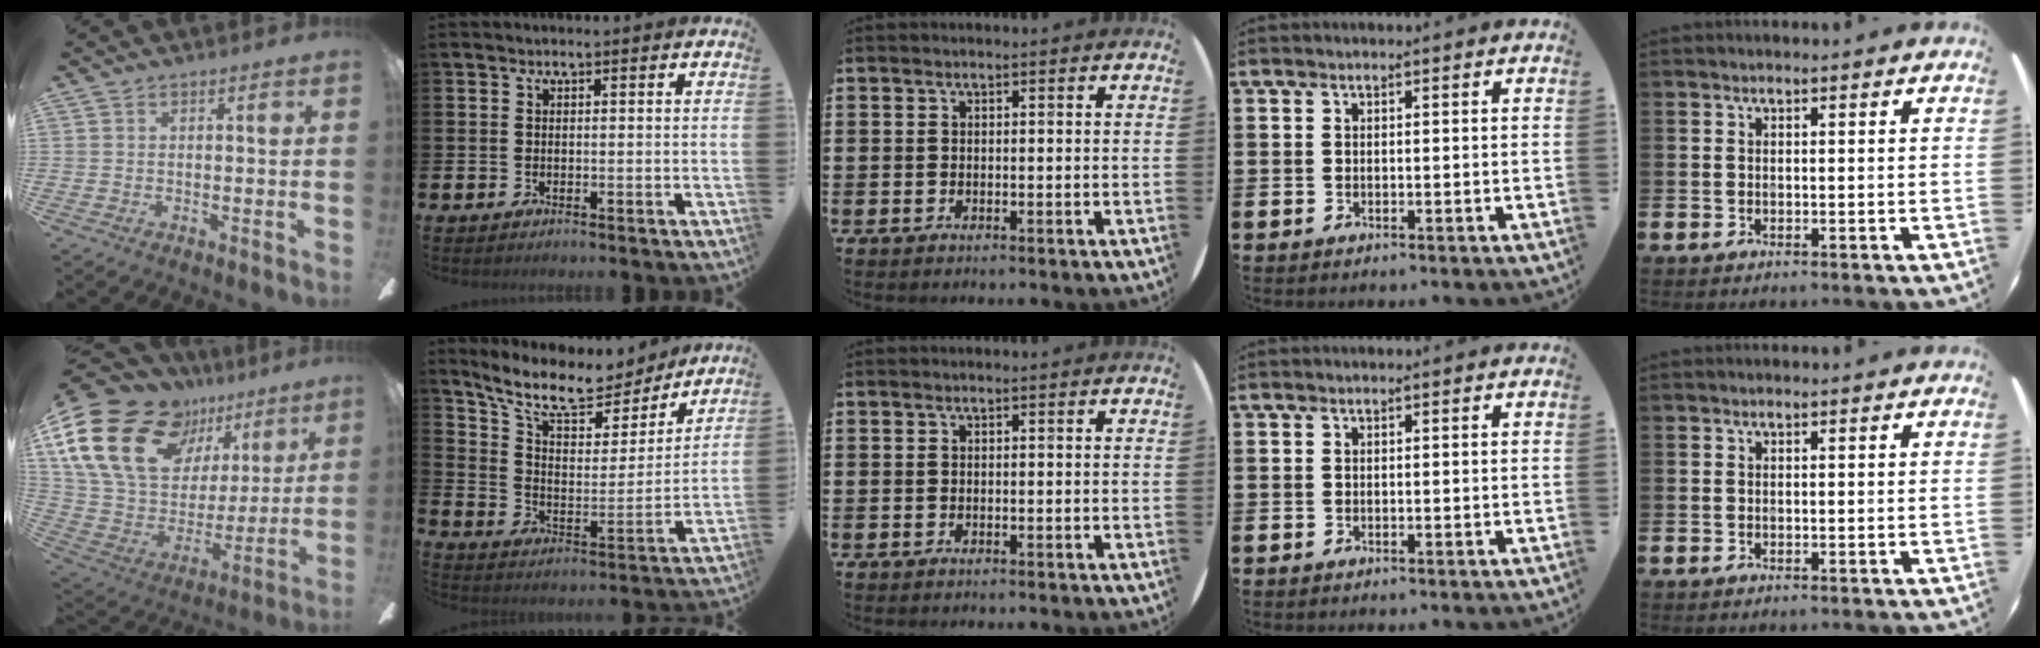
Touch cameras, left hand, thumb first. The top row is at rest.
{"thumb": {"total": 24.8, "force": [14.0, 15.3, 13.6], "torque": [-0.281, -0.071, 0.269]}, "index": {"total": 11.0, "force": [9.6, 3.5, 4.1], "torque": [-0.113, -0.064, 0.165]}}